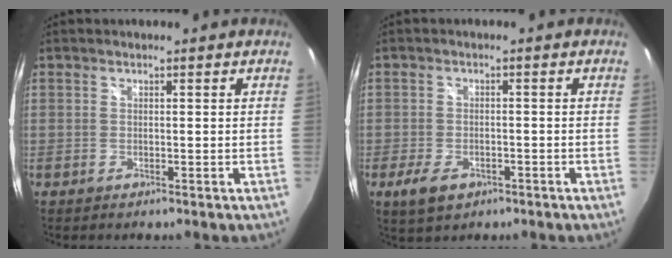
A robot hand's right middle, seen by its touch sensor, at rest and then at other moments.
{"total": 5.7, "force": [-3.1, 3.2, 3.5], "torque": [-0.085, -0.014, -0.051]}